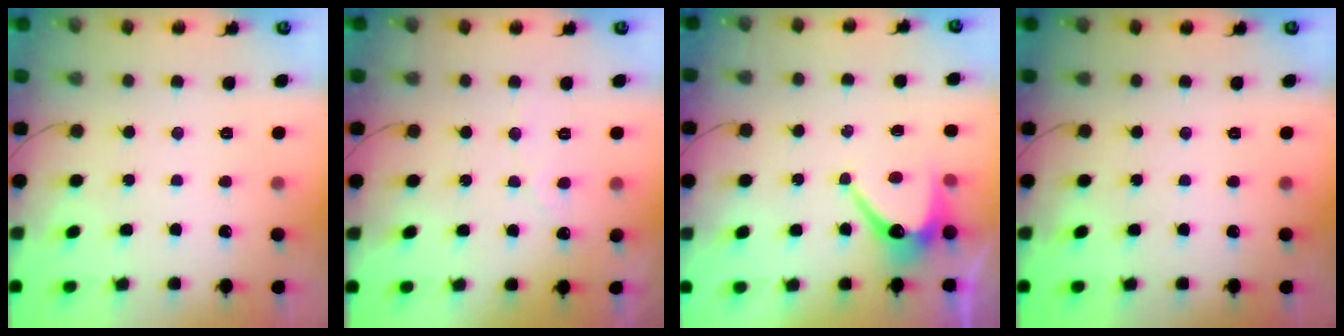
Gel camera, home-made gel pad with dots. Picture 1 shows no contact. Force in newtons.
{"total": 2.8, "press": 2.8, "slide": 0.1}
{"total": 7.4, "press": 7.3, "slide": 0.3}
{"total": 0.0}